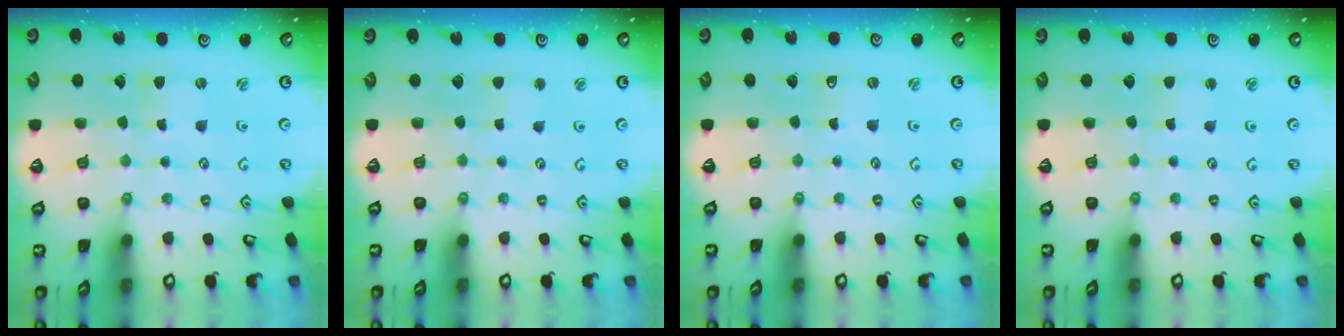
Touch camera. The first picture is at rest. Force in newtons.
{"total": 2.9, "press": 2.9, "slide": 0.3}
{"total": 0.6, "press": 0.6, "slide": 0.0}
{"total": 2.0, "press": 2.0, "slide": 0.3}